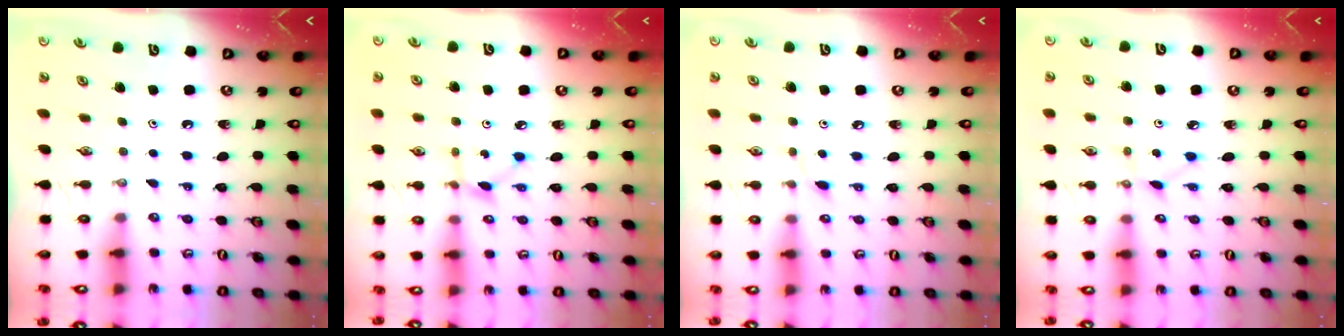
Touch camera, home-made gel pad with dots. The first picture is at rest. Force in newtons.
{"total": 2.7, "press": 2.7, "slide": 0.1}
{"total": 4.3, "press": 4.3, "slide": 0.5}
{"total": 2.9, "press": 2.9, "slide": 0.3}